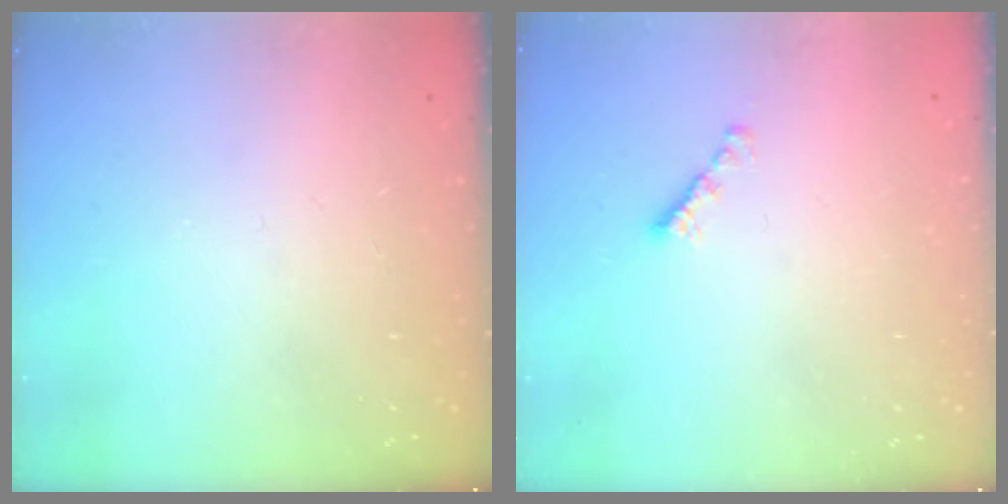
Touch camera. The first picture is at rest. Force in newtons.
{"total": 2.2, "press": 2.1, "slide": 0.7}